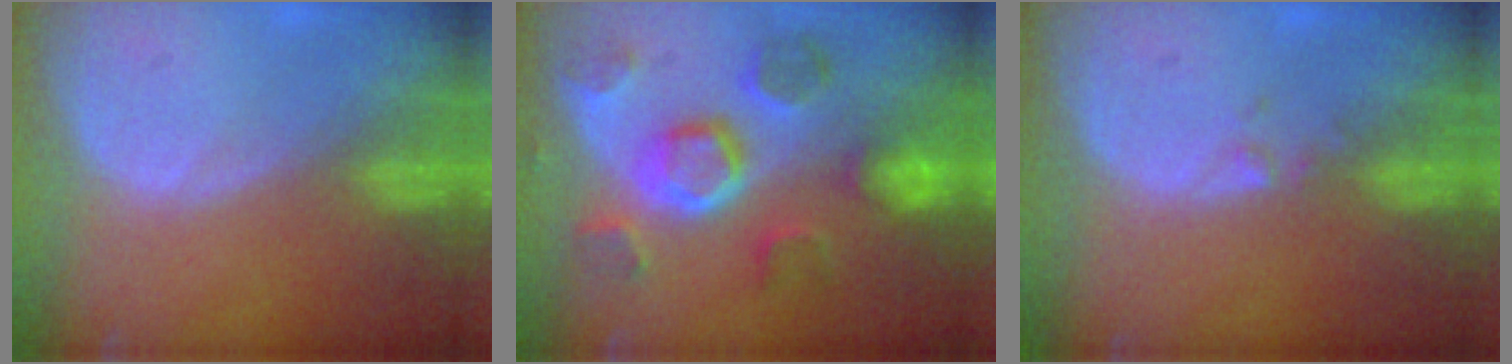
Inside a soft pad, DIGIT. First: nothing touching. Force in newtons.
{"total": 9.7, "press": 9.2, "slide": 3.1}
{"total": 1.0, "press": 0.9, "slide": 0.5}